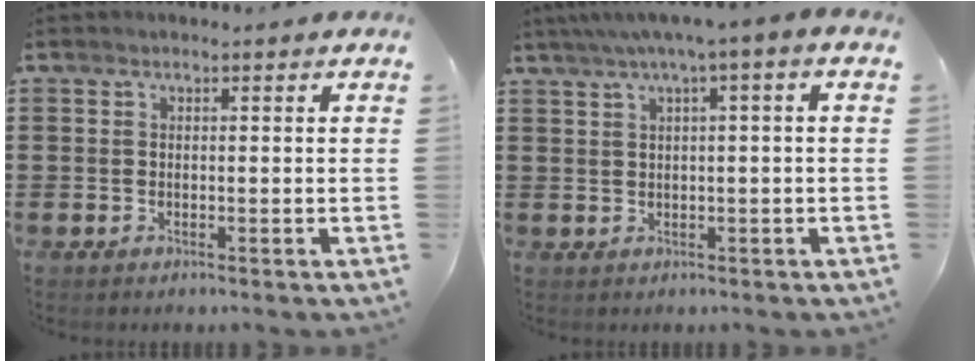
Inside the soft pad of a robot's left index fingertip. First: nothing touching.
{"total": 3.0, "force": [0.2, -0.2, 3.0], "torque": [-0.055, -0.002, 0.000]}